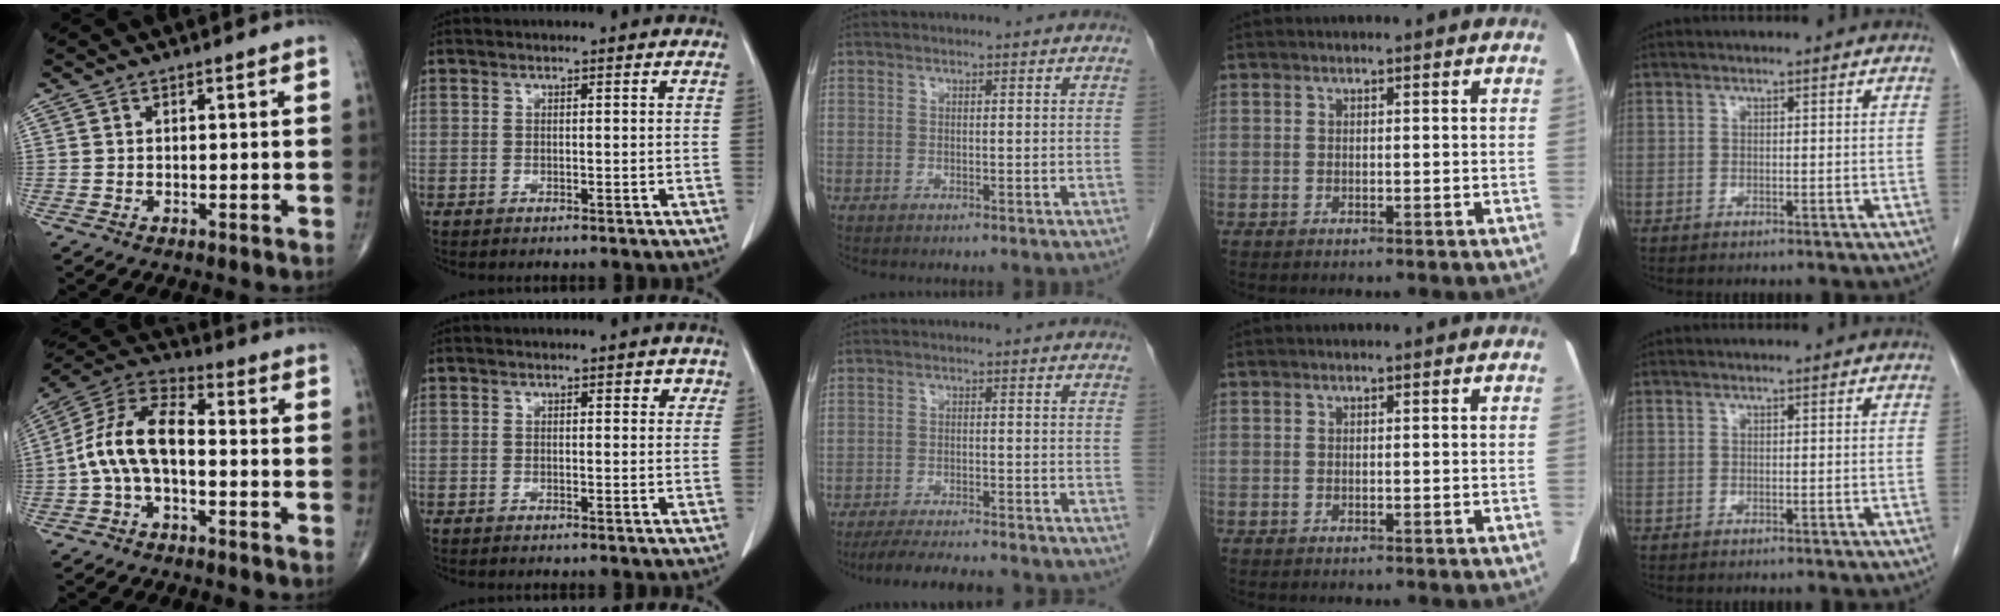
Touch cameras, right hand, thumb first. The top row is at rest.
{"thumb": {"total": 12.1, "force": [-1.6, 6.4, 10.1], "torque": [-0.194, 0.041, -0.040]}, "index": {"total": 1.7, "force": [0.9, 0.9, 1.1], "torque": [-0.002, 0.000, 0.006]}, "middle": {"total": 12.7, "force": [-11.2, 2.1, 5.7], "torque": [-0.082, -0.011, -0.152]}}